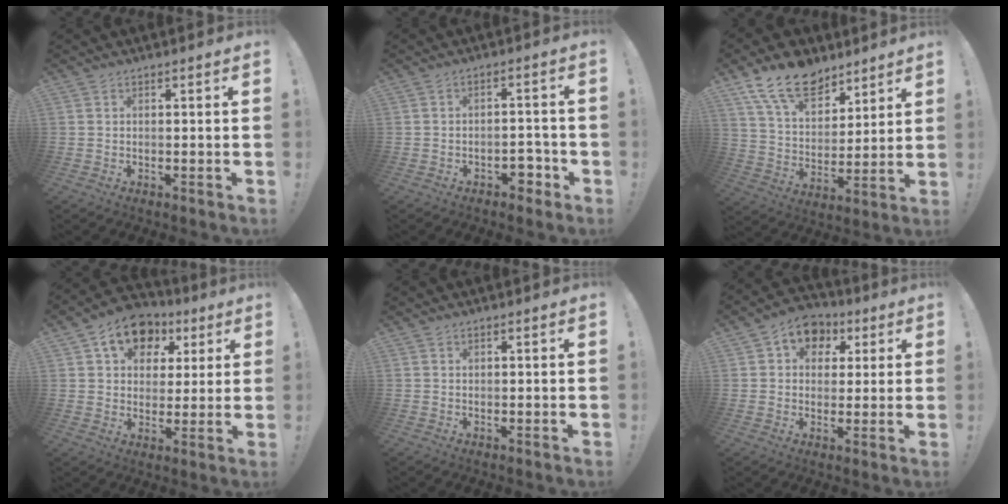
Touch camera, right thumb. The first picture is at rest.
{"total": 4.8, "force": [-2.5, 3.1, 2.7], "torque": [-0.026, 0.009, -0.042]}
{"total": 16.2, "force": [11.4, 8.8, 7.5], "torque": [-0.128, -0.071, 0.211]}
{"total": 13.0, "force": [6.1, 9.6, 6.3], "torque": [-0.093, -0.023, 0.115]}
{"total": 0.0}
{"total": 8.9, "force": [2.8, 7.6, 3.8], "torque": [-0.041, -0.008, 0.056]}